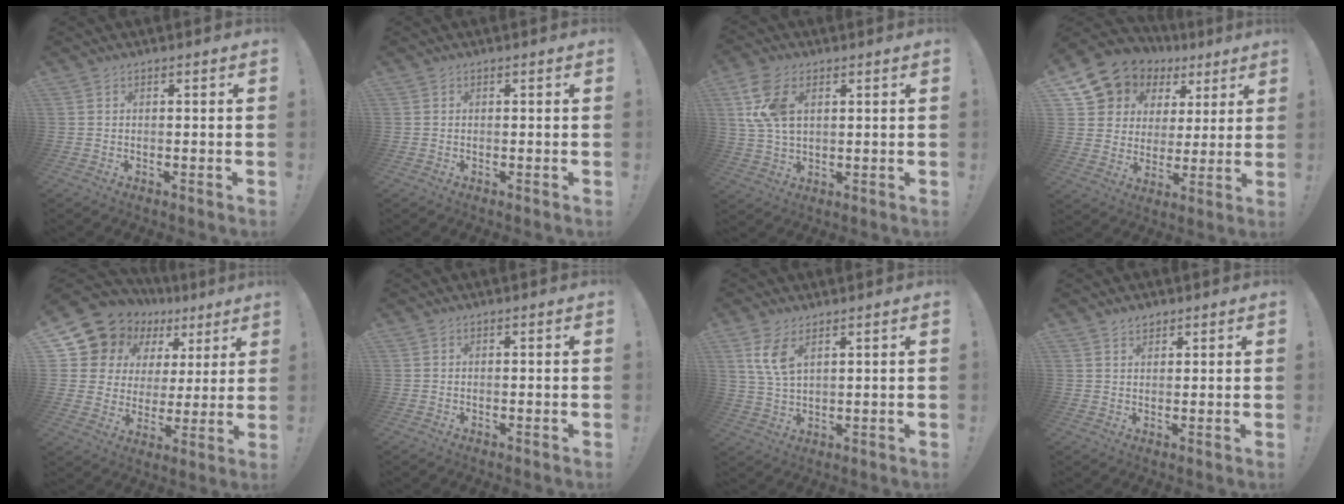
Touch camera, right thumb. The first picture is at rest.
{"total": 0.0}
{"total": 10.9, "force": [3.6, 6.7, 7.8], "torque": [-0.167, -0.004, 0.070]}
{"total": 10.9, "force": [6.8, 8.3, 2.0], "torque": [-0.042, -0.056, 0.140]}
{"total": 13.1, "force": [9.4, 8.4, 3.7], "torque": [-0.081, -0.069, 0.187]}
{"total": 0.0}
{"total": 6.9, "force": [3.8, 2.8, 5.0], "torque": [-0.097, -0.019, 0.067]}
{"total": 2.3, "force": [1.9, 1.2, 0.5], "torque": [0.000, -0.013, 0.033]}